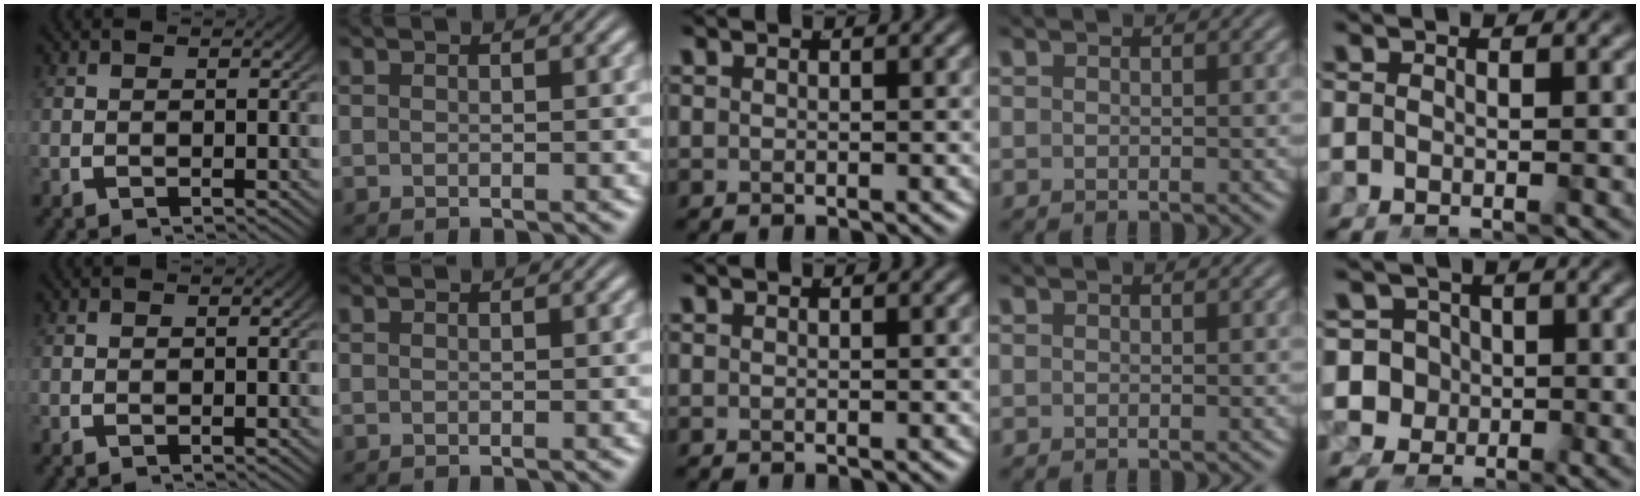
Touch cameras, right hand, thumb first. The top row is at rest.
{"little": {"total": 9.7, "force": [-1.5, 9.2, 2.8], "torque": [-0.099, -0.051, -0.017]}}